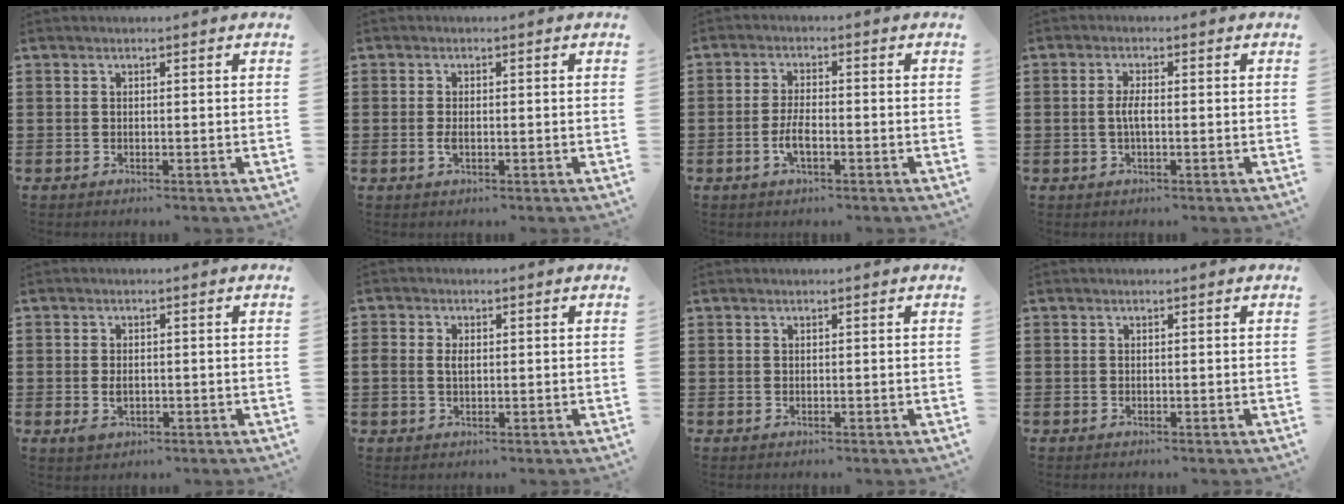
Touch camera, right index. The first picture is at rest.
{"total": 1.8, "force": [-0.3, 0.7, 1.6], "torque": [-0.037, -0.003, -0.007]}
{"total": 3.6, "force": [-1.3, 1.2, 3.1], "torque": [-0.068, -0.001, -0.028]}
{"total": 2.6, "force": [-0.3, 0.7, 2.5], "torque": [-0.054, -0.002, -0.009]}
{"total": 2.1, "force": [-0.5, 1.3, 1.6], "torque": [-0.033, 0.001, -0.010]}
{"total": 2.1, "force": [0.2, 1.4, 1.5], "torque": [-0.032, 0.008, 0.002]}
{"total": 0.0}
{"total": 0.0}